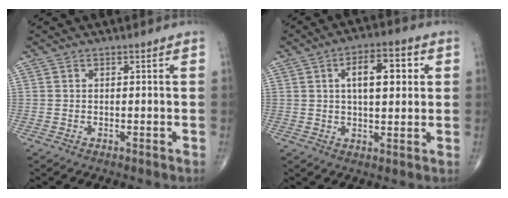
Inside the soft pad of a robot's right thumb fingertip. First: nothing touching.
{"total": 10.0, "force": [2.5, 4.6, 8.5], "torque": [-0.108, 0.006, 0.035]}